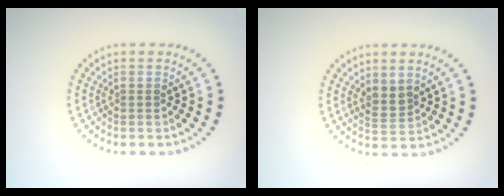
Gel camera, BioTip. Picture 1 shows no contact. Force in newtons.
{"total": 1.9, "press": 1.6, "slide": 1.0}